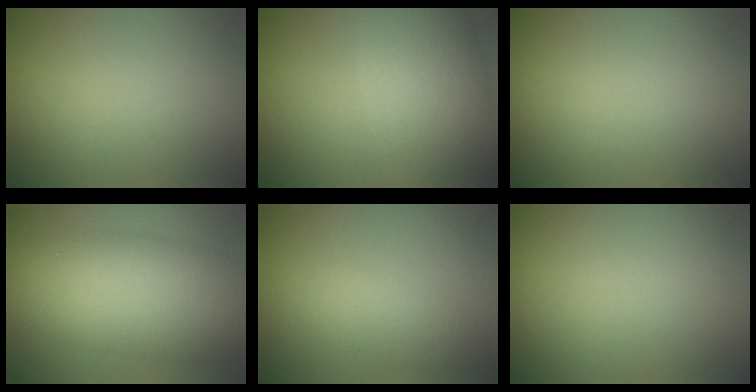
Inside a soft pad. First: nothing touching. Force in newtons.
{"total": 8.2, "press": 8.2, "slide": 0.3}
{"total": 0.0}
{"total": 10.2, "press": 10.1, "slide": 0.2}
{"total": 3.0, "press": 3.0, "slide": 0.1}
{"total": 0.0}